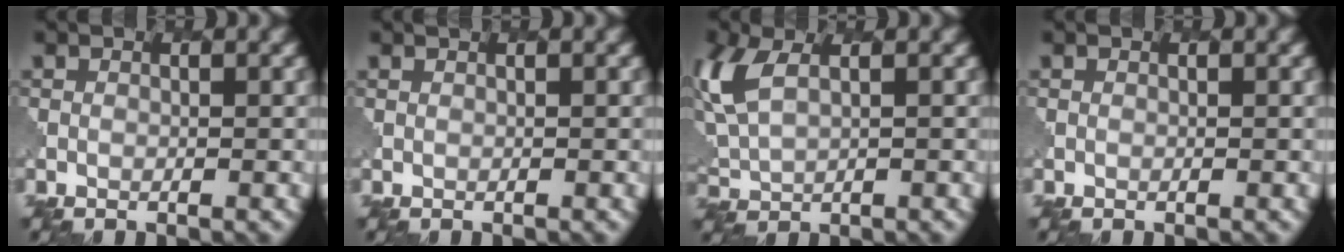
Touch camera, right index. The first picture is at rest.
{"total": 0.9, "force": [0.5, 0.3, 0.7], "torque": [-0.005, -0.002, 0.007]}
{"total": 5.0, "force": [2.1, 2.6, 3.7], "torque": [-0.103, 0.005, 0.043]}
{"total": 0.0}